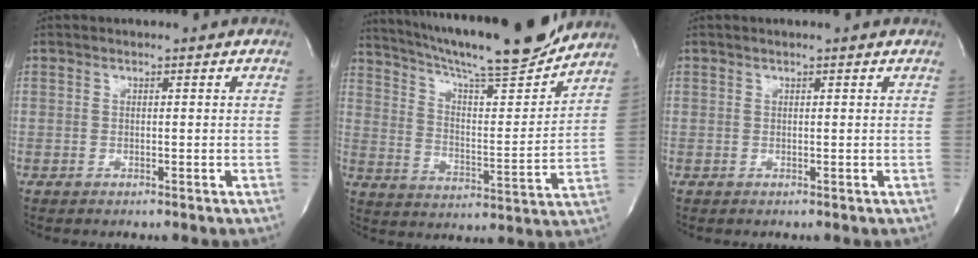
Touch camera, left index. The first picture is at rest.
{"total": 20.3, "force": [17.9, 1.1, 9.6], "torque": [-0.165, -0.020, 0.268]}
{"total": 1.6, "force": [1.4, 0.0, 0.8], "torque": [-0.013, 0.009, 0.014]}